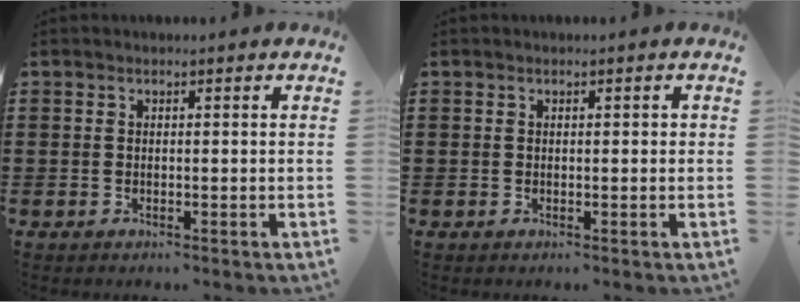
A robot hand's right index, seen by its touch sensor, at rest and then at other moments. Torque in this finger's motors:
{"motor_torque": [0.00, 0.04, 0.01, 0.00]}